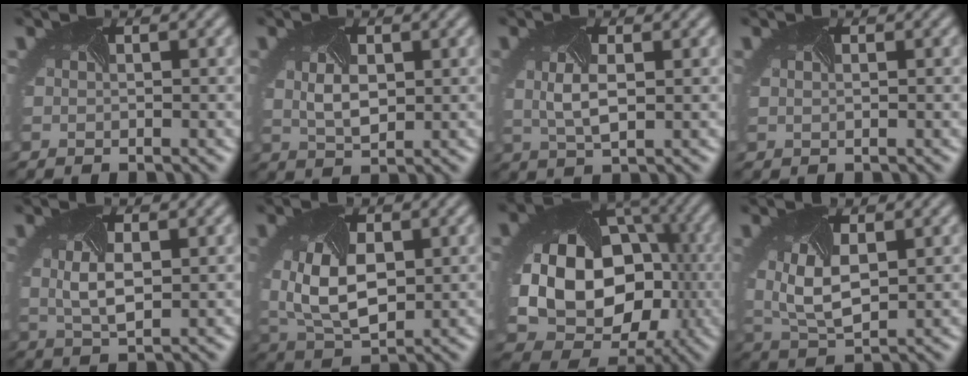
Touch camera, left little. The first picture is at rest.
{"total": 2.8, "force": [0.4, 1.7, 2.3], "torque": [-0.053, -0.008, 0.012]}
{"total": 3.2, "force": [0.3, 1.3, 2.9], "torque": [-0.070, -0.004, 0.006]}
{"total": 1.3, "force": [0.4, 0.8, 0.9], "torque": [-0.008, 0.001, 0.001]}
{"total": 3.4, "force": [0.3, 1.5, 3.0], "torque": [-0.073, -0.005, 0.009]}
{"total": 7.3, "force": [0.1, 4.4, 5.9], "torque": [-0.135, -0.008, 0.006]}
{"total": 18.2, "force": [-0.8, 14.6, 10.8], "torque": [-0.178, -0.034, -0.012]}
{"total": 5.6, "force": [0.5, 2.9, 4.8], "torque": [-0.108, -0.003, 0.012]}